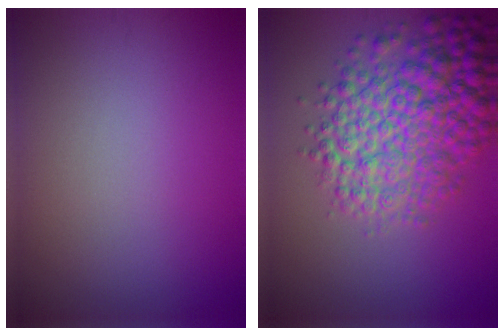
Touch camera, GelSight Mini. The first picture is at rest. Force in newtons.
{"total": 9.0, "press": 9.0, "slide": 0.2}